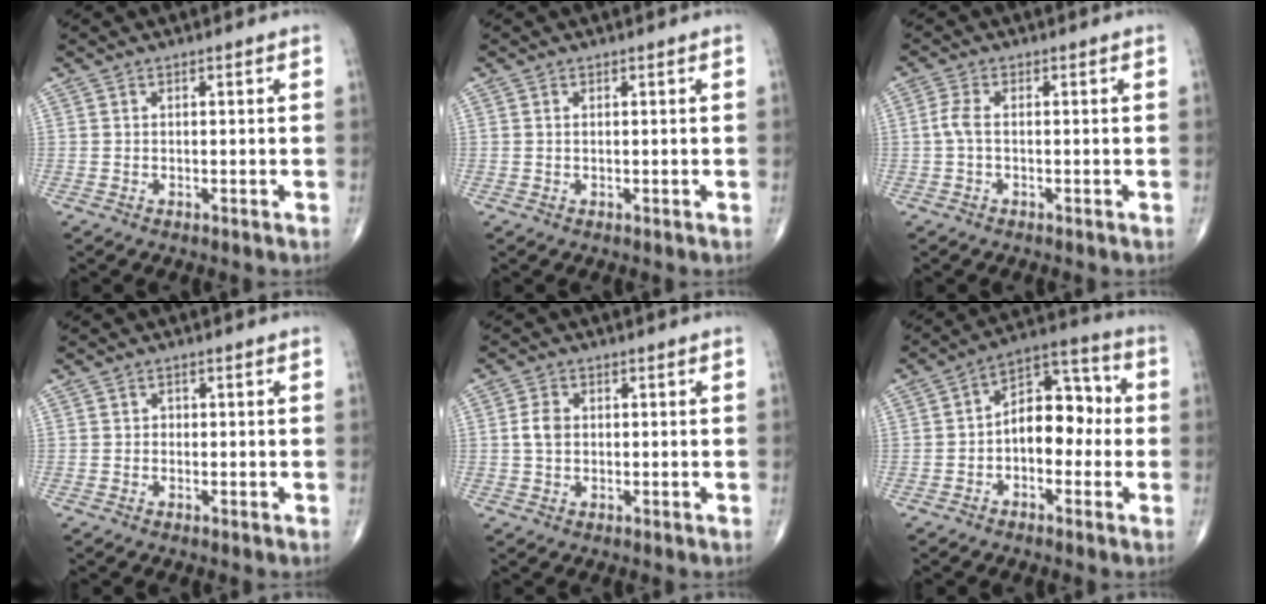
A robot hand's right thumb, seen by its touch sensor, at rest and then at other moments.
{"total": 0.0}
{"total": 2.5, "force": [-0.3, 0.9, 2.3], "torque": [-0.057, 0.000, -0.012]}
{"total": 0.6, "force": [-0.1, 0.6, 0.2], "torque": [0.003, 0.003, -0.004]}
{"total": 3.1, "force": [0.2, 2.2, 2.2], "torque": [-0.043, 0.005, 0.001]}
{"total": 11.2, "force": [-0.9, 7.0, 8.7], "torque": [-0.099, 0.040, -0.029]}